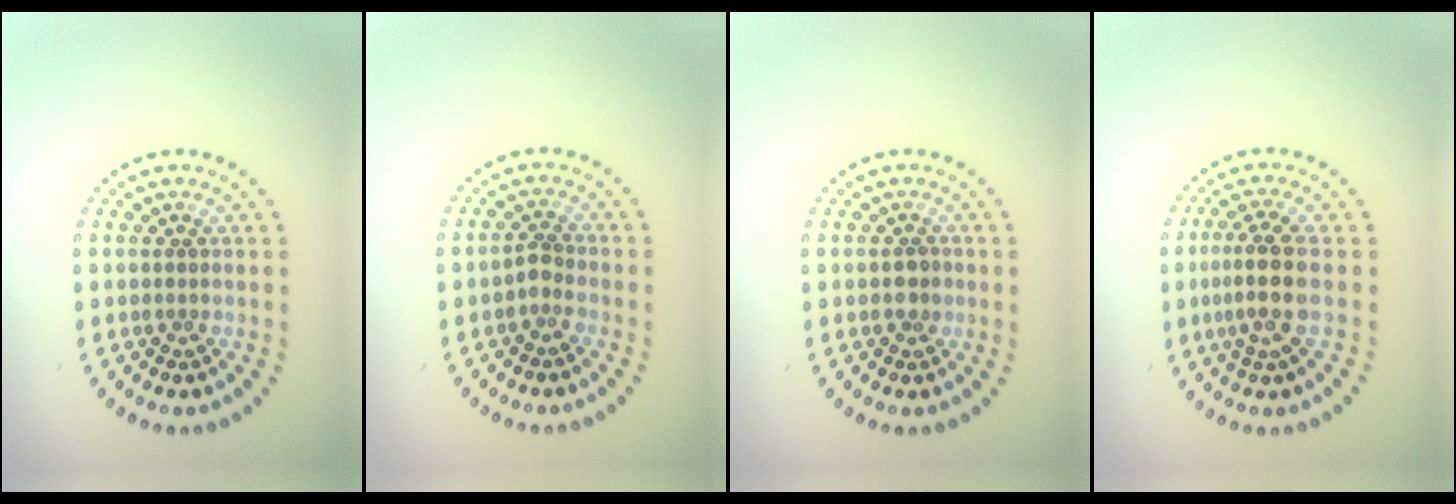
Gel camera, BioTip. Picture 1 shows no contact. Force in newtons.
{"total": 1.3, "press": 1.0, "slide": 0.7}
{"total": 1.3, "press": 1.2, "slide": 0.4}
{"total": 3.6, "press": 3.1, "slide": 1.9}